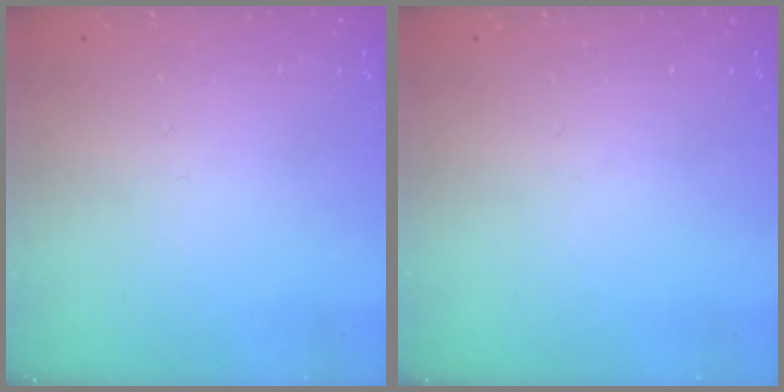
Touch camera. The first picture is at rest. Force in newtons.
{"total": 0.0}